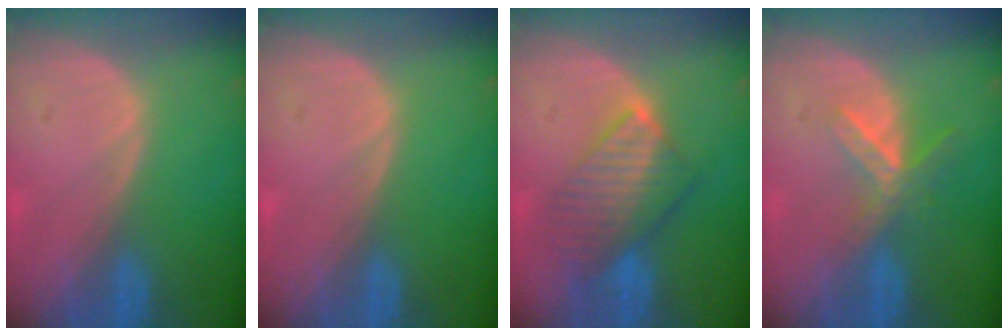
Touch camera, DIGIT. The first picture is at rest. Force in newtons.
{"total": 0.0}
{"total": 7.5, "press": 7.1, "slide": 2.3}
{"total": 5.6, "press": 4.9, "slide": 2.7}